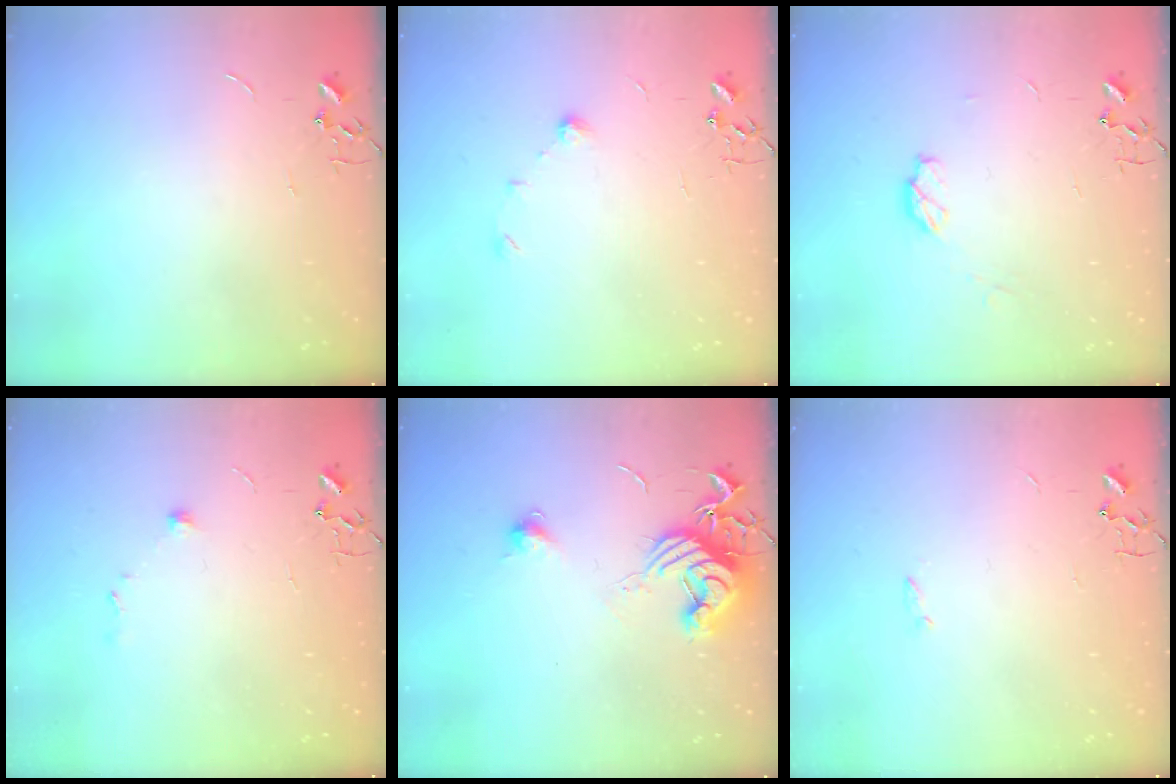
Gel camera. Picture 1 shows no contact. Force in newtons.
{"total": 7.2, "press": 7.1, "slide": 1.0}
{"total": 5.5, "press": 5.5, "slide": 0.3}
{"total": 5.6, "press": 5.2, "slide": 1.9}
{"total": 13.2, "press": 13.2, "slide": 0.5}
{"total": 1.1, "press": 1.0, "slide": 0.3}